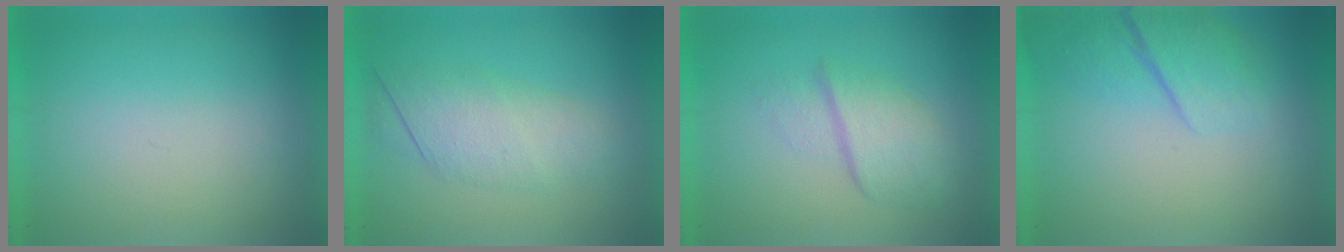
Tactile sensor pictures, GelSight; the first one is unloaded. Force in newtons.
{"total": 3.0}
{"total": 2.7}
{"total": 2.6}